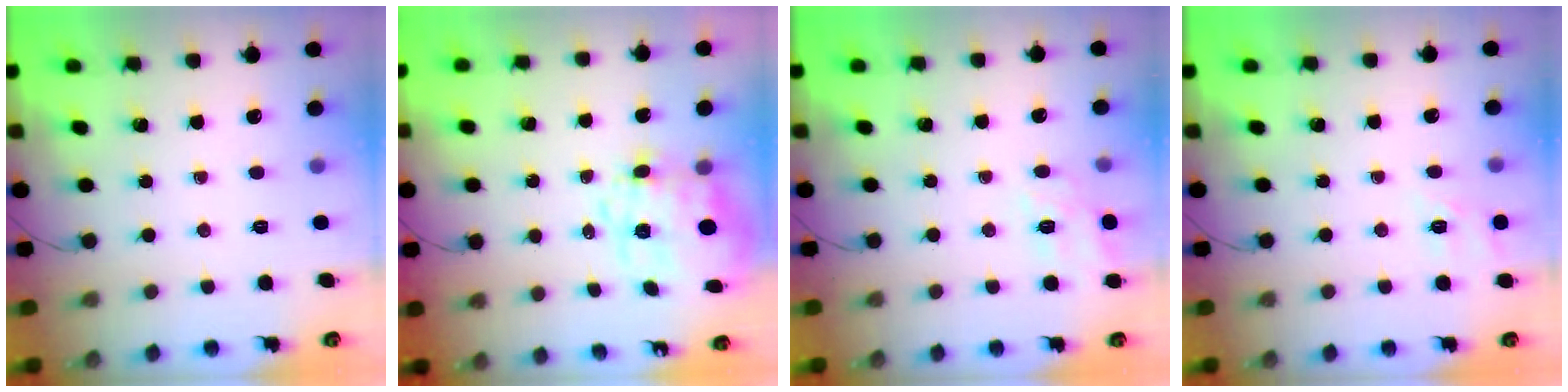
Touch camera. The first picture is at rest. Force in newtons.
{"total": 12.9, "press": 12.7, "slide": 2.8}
{"total": 11.5, "press": 11.5, "slide": 0.7}
{"total": 2.4, "press": 1.8, "slide": 1.5}